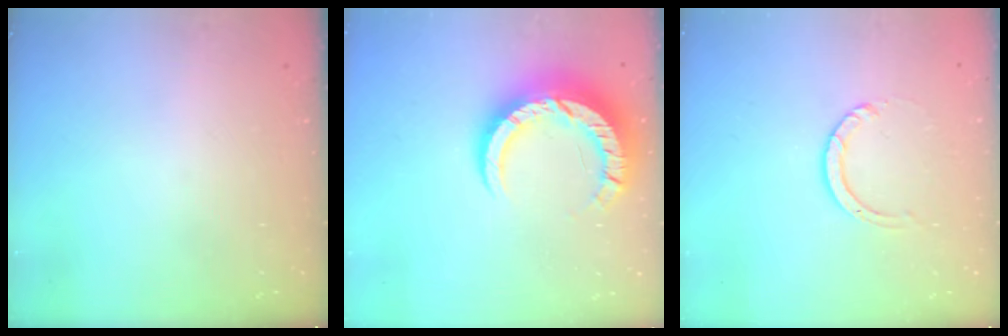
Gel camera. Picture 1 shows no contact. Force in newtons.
{"total": 14.2, "press": 14.1, "slide": 1.3}
{"total": 3.1, "press": 3.1, "slide": 0.3}